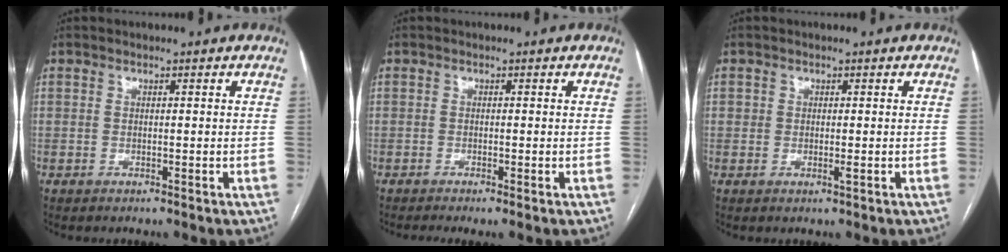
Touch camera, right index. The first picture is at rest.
{"total": 1.9, "force": [-1.1, 0.1, 1.5], "torque": [-0.027, -0.005, -0.020]}
{"total": 1.0, "force": [-0.1, 0.7, 0.8], "torque": [-0.007, 0.000, -0.003]}